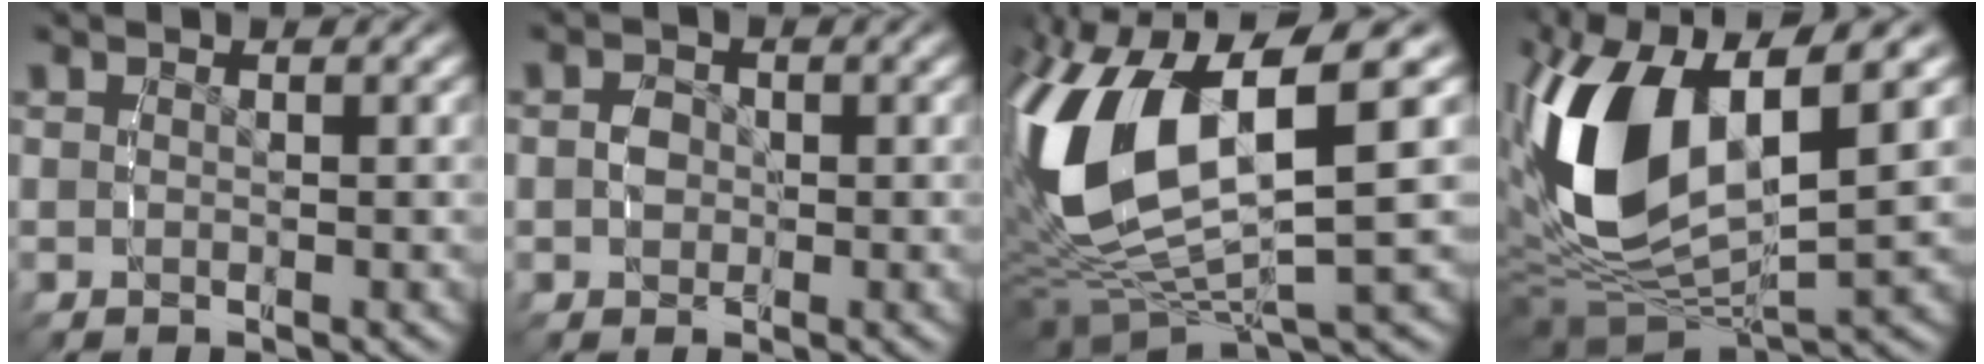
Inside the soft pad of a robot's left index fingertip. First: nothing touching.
{"total": 1.5, "force": [-0.2, 1.4, 0.5], "torque": [-0.008, -0.002, -0.007]}
{"total": 12.9, "force": [0.3, 7.6, 10.4], "torque": [-0.248, -0.022, 0.013]}
{"total": 12.5, "force": [0.1, 7.6, 9.9], "torque": [-0.221, -0.023, 0.005]}